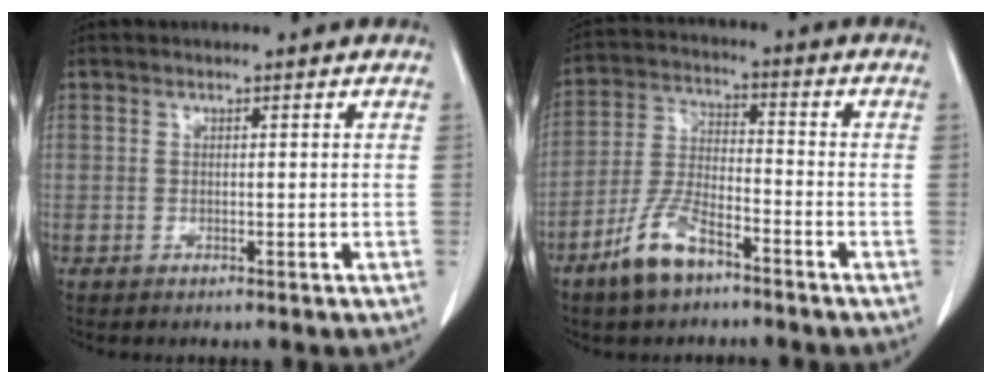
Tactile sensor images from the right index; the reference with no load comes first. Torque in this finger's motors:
{"motor_torque": [0.69, -0.57, 0.38, 0.10]}